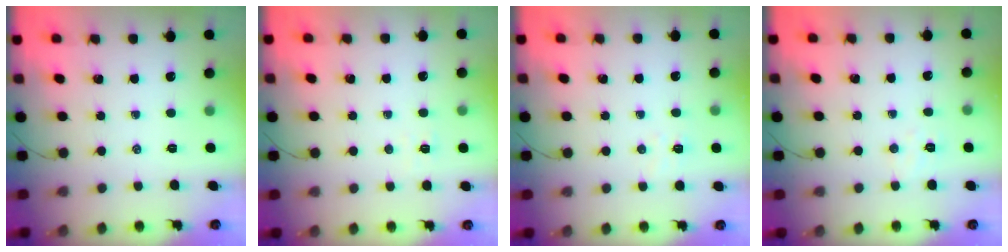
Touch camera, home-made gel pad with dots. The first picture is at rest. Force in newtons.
{"total": 2.8, "press": 2.7, "slide": 0.8}
{"total": 3.6, "press": 3.5, "slide": 0.8}
{"total": 4.0, "press": 3.9, "slide": 0.9}